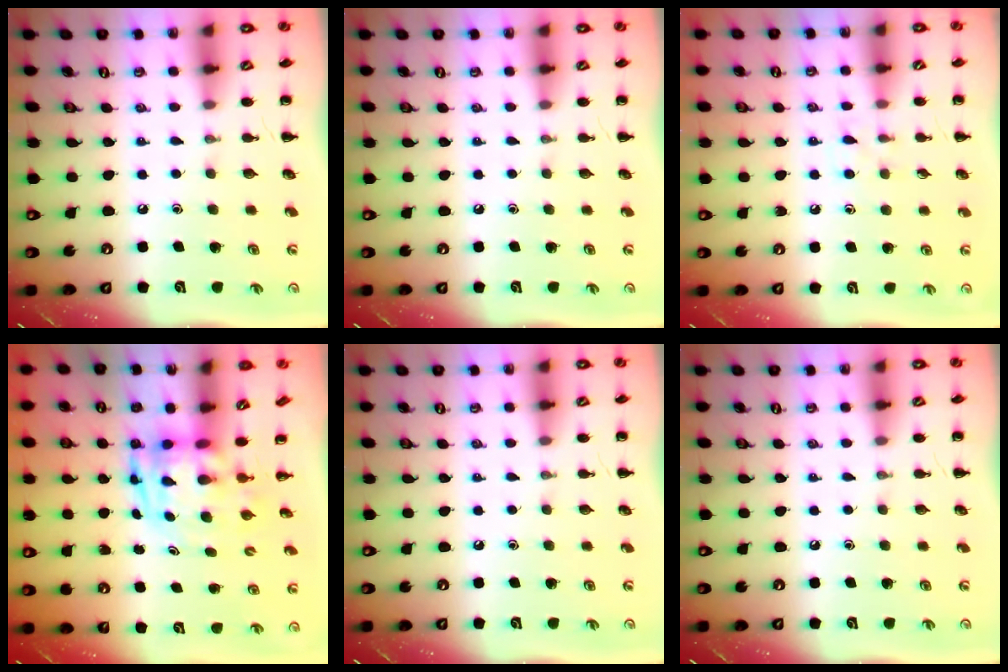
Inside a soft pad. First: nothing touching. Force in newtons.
{"total": 0.0}
{"total": 5.2, "press": 4.7, "slide": 2.2}
{"total": 3.2, "press": 3.1, "slide": 0.7}
{"total": 0.0}
{"total": 0.0}